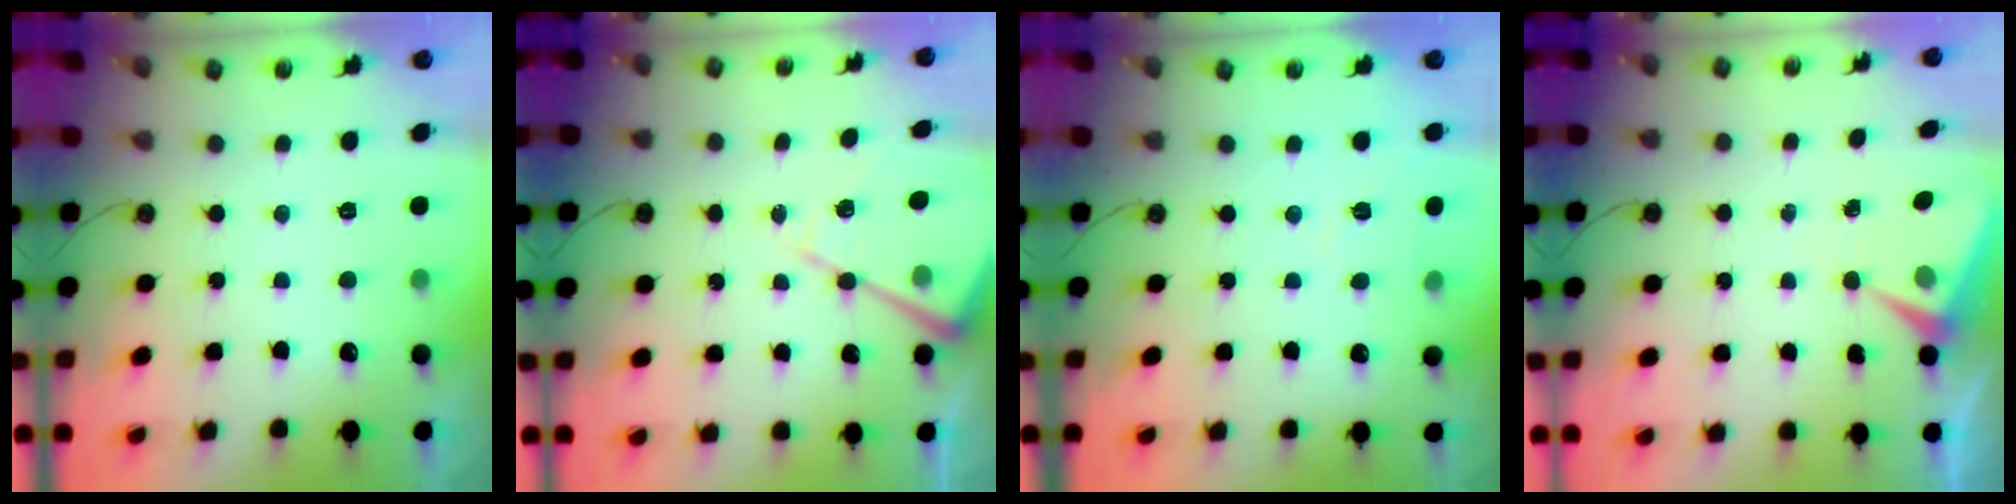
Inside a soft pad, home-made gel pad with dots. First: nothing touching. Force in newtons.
{"total": 13.4, "press": 13.4, "slide": 1.5}
{"total": 5.3, "press": 5.3, "slide": 0.6}
{"total": 6.4, "press": 6.4, "slide": 0.3}